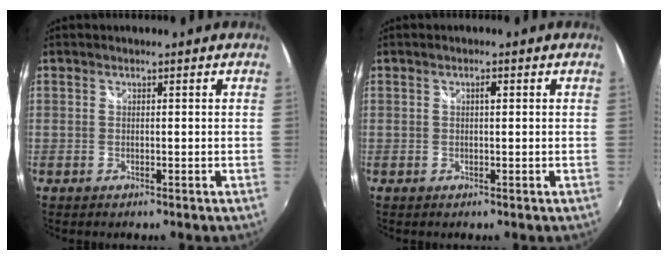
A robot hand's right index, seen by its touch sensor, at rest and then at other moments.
{"total": 1.0, "force": [0.3, 0.3, 1.0], "torque": [-0.016, 0.003, 0.002]}